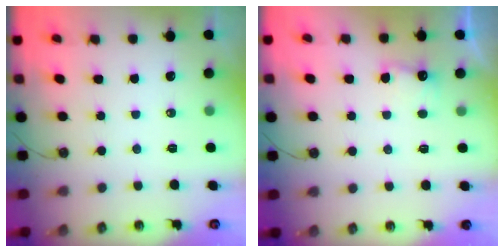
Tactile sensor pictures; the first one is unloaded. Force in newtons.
{"total": 3.2, "press": 3.0, "slide": 1.0}